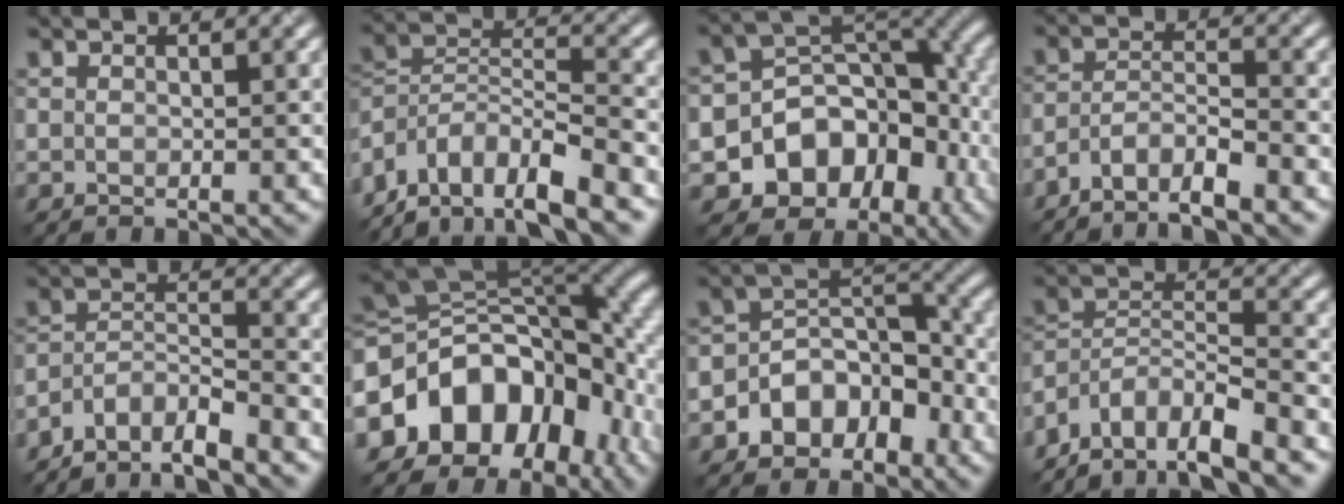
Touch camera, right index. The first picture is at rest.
{"total": 9.6, "force": [-7.3, 3.5, 5.1], "torque": [-0.094, 0.017, -0.130]}
{"total": 11.2, "force": [-4.5, 8.7, 5.5], "torque": [-0.095, -0.015, -0.067]}
{"total": 5.0, "force": [-4.1, 1.1, 2.6], "torque": [-0.046, 0.002, -0.078]}
{"total": 6.3, "force": [-5.6, 1.5, 2.4], "torque": [-0.041, 0.001, -0.102]}
{"total": 13.7, "force": [-4.4, 9.7, 8.7], "torque": [-0.144, 0.024, -0.090]}
{"total": 6.3, "force": [-3.0, 4.4, 3.3], "torque": [-0.030, 0.016, -0.056]}
{"total": 9.4, "force": [-7.7, 3.2, 4.3], "torque": [-0.071, 0.012, -0.133]}